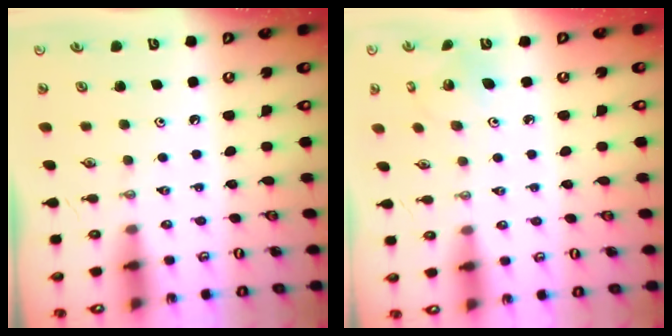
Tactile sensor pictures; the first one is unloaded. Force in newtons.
{"total": 4.1, "press": 4.1, "slide": 0.5}